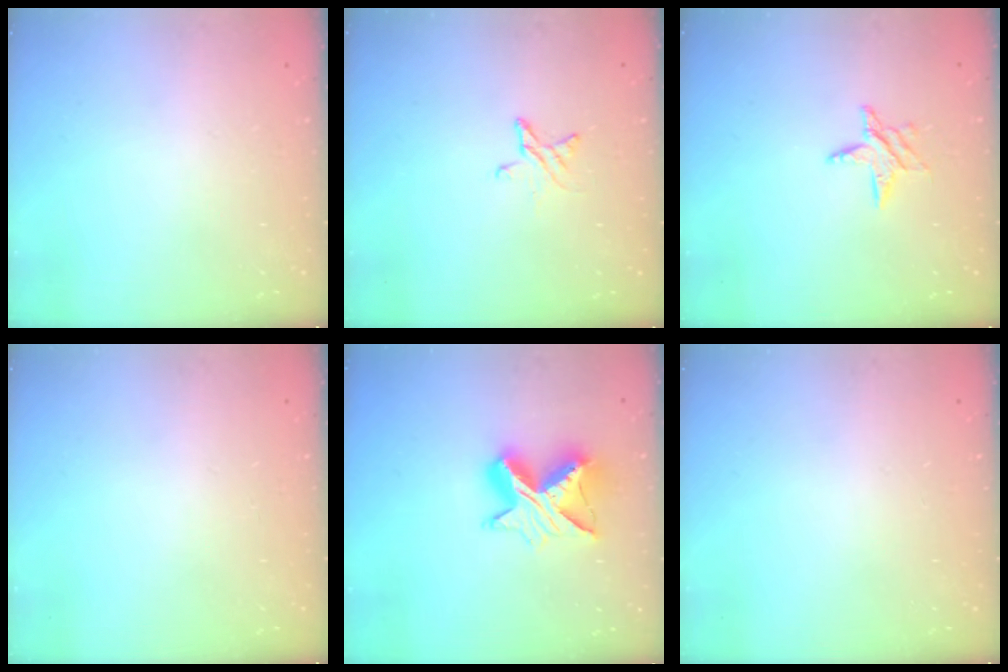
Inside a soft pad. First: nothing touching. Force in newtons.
{"total": 5.7, "press": 5.7, "slide": 0.5}
{"total": 6.1, "press": 6.0, "slide": 0.7}
{"total": 0.0}
{"total": 11.5, "press": 11.4, "slide": 0.7}
{"total": 0.0}